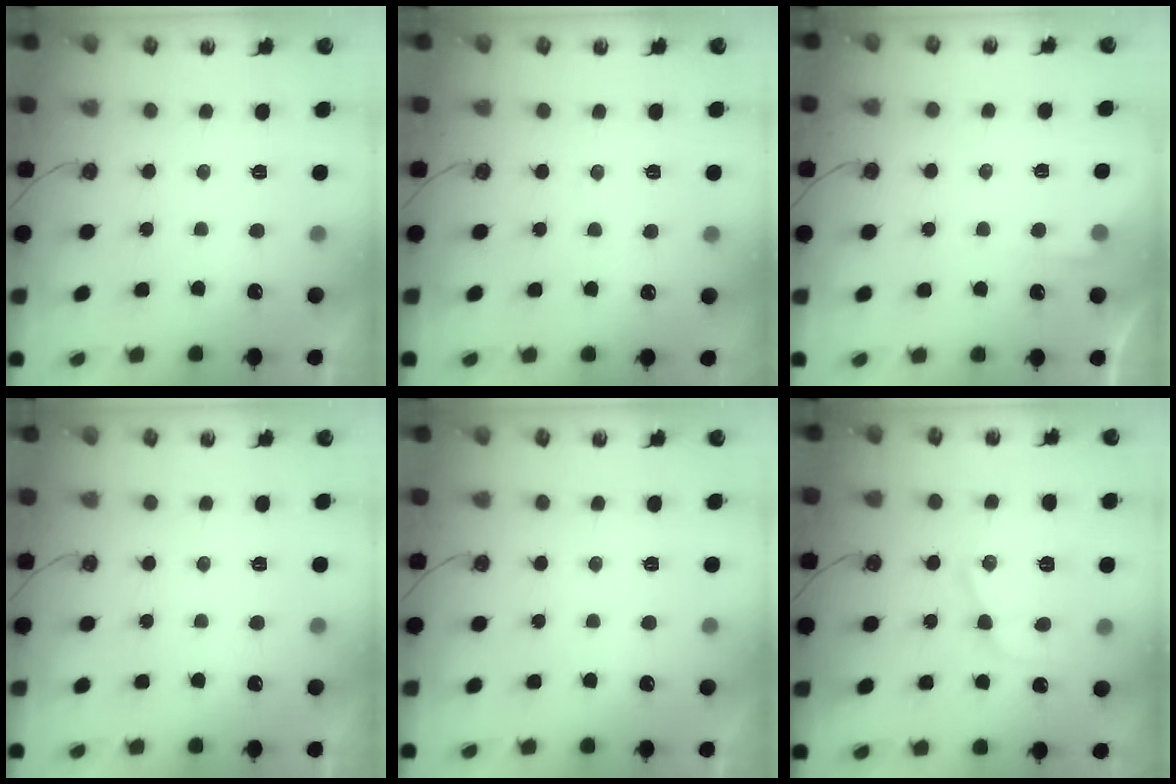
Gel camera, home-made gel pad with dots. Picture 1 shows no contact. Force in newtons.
{"total": 2.6, "press": 2.6, "slide": 0.4}
{"total": 3.7, "press": 3.7, "slide": 0.6}
{"total": 0.0}
{"total": 0.0}
{"total": 13.3, "press": 13.3, "slide": 1.1}